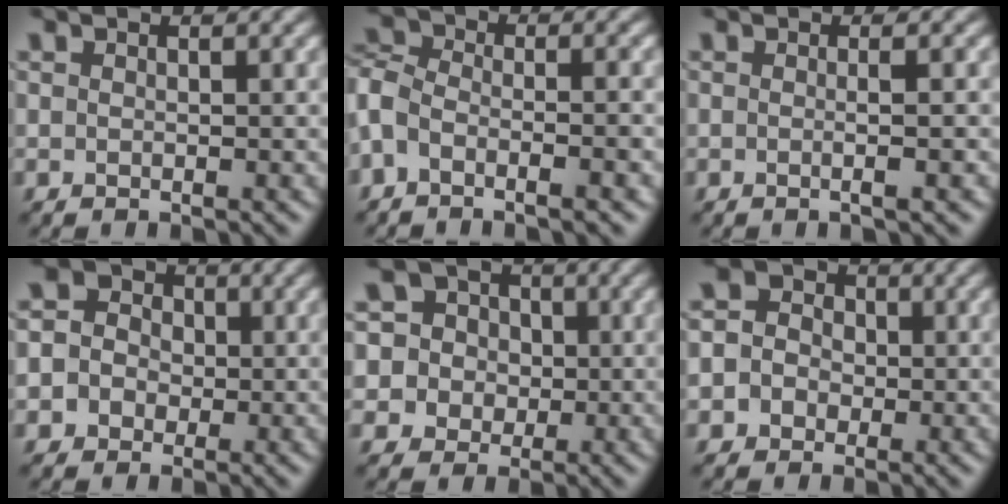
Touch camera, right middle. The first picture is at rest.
{"total": 5.7, "force": [-2.7, 2.8, 4.2], "torque": [-0.065, 0.010, -0.044]}
{"total": 2.5, "force": [0.0, 0.9, 2.3], "torque": [-0.017, -0.004, -0.018]}
{"total": 6.5, "force": [-0.8, 6.1, 2.1], "torque": [-0.034, 0.018, -0.045]}
{"total": 7.8, "force": [1.7, 7.3, 2.2], "torque": [-0.055, 0.042, 0.014]}
{"total": 5.9, "force": [-0.7, 5.5, 2.0], "torque": [-0.027, 0.020, -0.040]}